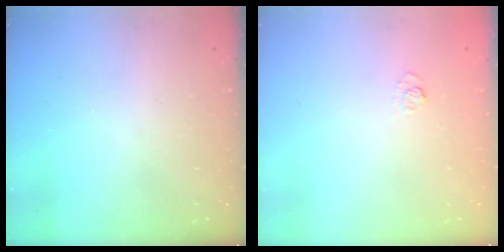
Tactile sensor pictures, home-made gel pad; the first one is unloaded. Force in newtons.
{"total": 5.3, "press": 5.2, "slide": 1.2}